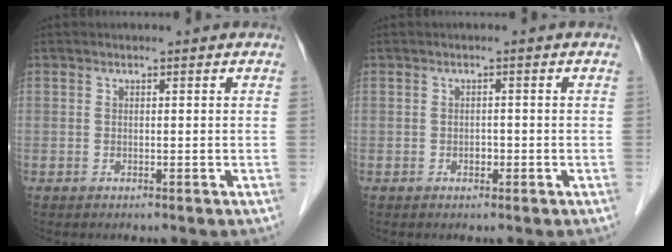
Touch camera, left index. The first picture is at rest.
{"total": 1.0, "force": [-0.4, 0.7, 0.5], "torque": [-0.009, 0.003, -0.007]}